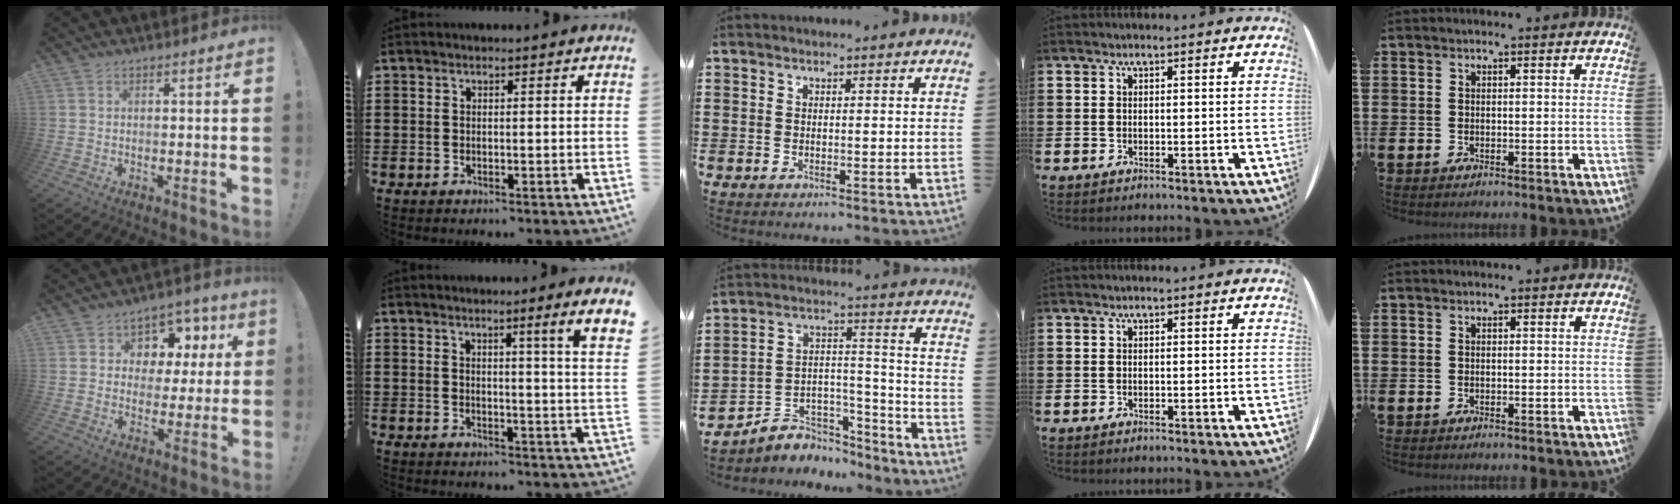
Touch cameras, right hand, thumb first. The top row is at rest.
{"thumb": {"total": 8.0, "force": [2.8, 7.0, 2.7], "torque": [-0.030, -0.025, 0.056]}, "index": {"total": 3.5, "force": [2.1, -1.1, 2.6], "torque": [-0.038, -0.019, 0.026]}, "middle": {"total": 4.7, "force": [-3.9, 2.7, 0.2], "torque": [-0.019, 0.000, -0.080]}}